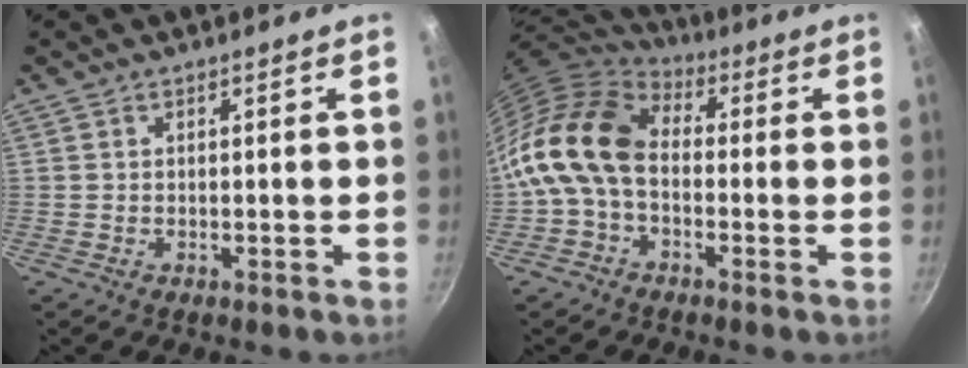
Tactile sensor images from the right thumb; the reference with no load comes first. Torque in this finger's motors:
{"motor_torque": [1.54, 2.83, 1.26, -1.21, 0.41]}